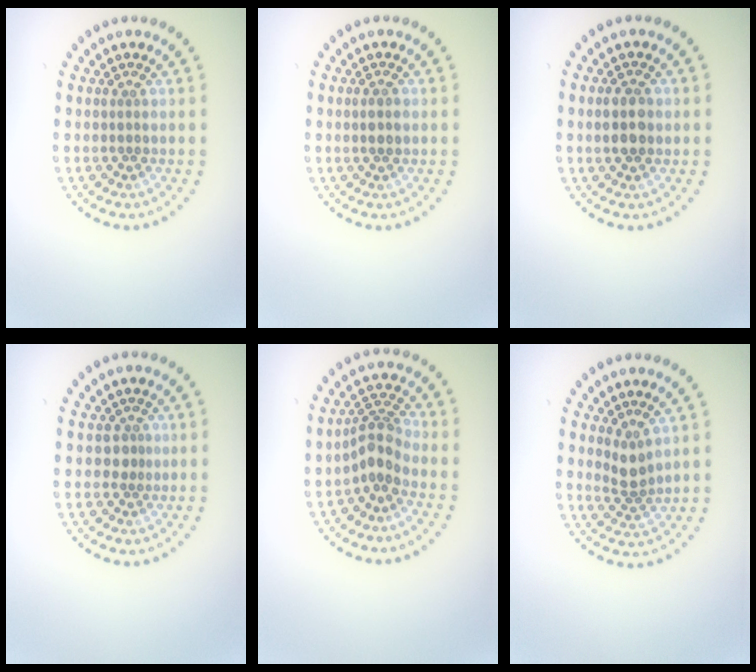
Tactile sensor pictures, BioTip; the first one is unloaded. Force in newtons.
{"total": 1.2, "press": 1.2, "slide": 0.2}
{"total": 2.9, "press": 2.9, "slide": 0.1}
{"total": 0.9, "press": 0.6, "slide": 0.6}
{"total": 2.9, "press": 2.2, "slide": 1.8}
{"total": 2.0, "press": 1.5, "slide": 1.3}